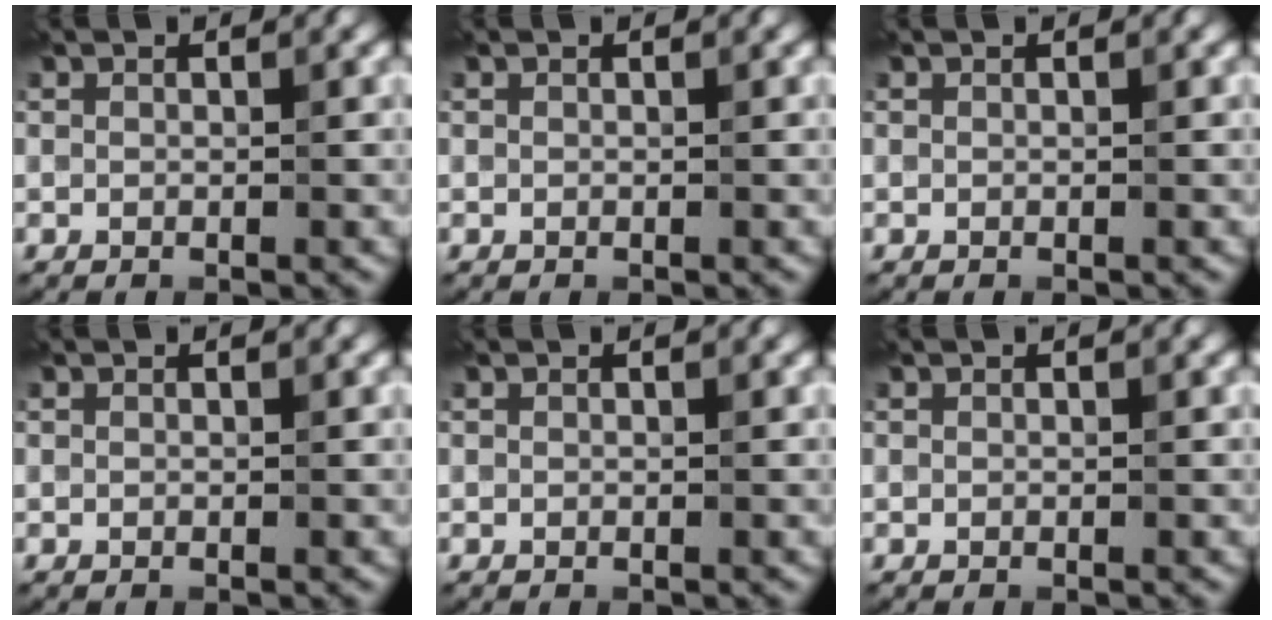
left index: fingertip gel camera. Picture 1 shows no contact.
{"total": 0.0}
{"total": 0.0}
{"total": 0.0}
{"total": 0.0}
{"total": 0.0}